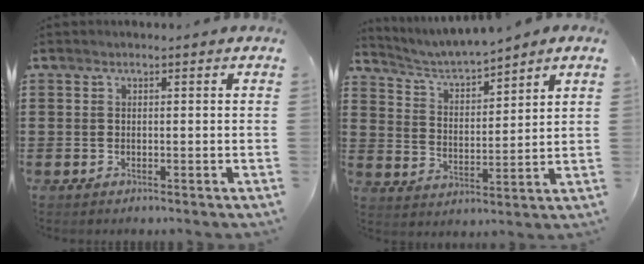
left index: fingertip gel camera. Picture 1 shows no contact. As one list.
[{"total": 4.4, "force": [4.2, 0.1, 1.1], "torque": [-0.042, -0.028, 0.069]}]